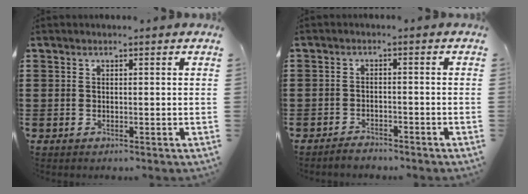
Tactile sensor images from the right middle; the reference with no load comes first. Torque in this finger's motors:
{"motor_torque": [-0.19, -0.08, -0.20, -0.02]}